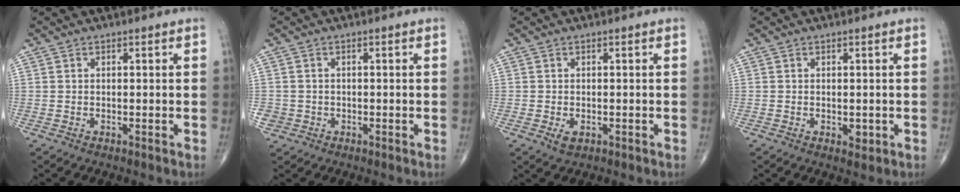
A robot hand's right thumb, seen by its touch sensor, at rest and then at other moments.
{"total": 2.1, "force": [-0.5, 2.1, 0.3], "torque": [0.006, 0.006, -0.007]}
{"total": 2.2, "force": [-0.7, 1.4, 1.5], "torque": [-0.019, -0.002, -0.008]}
{"total": 1.7, "force": [-0.3, 1.1, 1.3], "torque": [-0.010, -0.002, -0.003]}